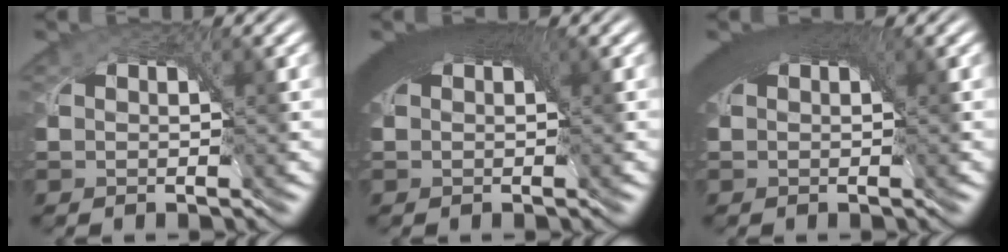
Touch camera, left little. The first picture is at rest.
{"total": 8.6, "force": [3.2, 4.1, 6.8], "torque": [-0.104, 0.021, 0.034]}
{"total": 7.1, "force": [2.9, 3.4, 5.6], "torque": [-0.086, 0.018, 0.032]}